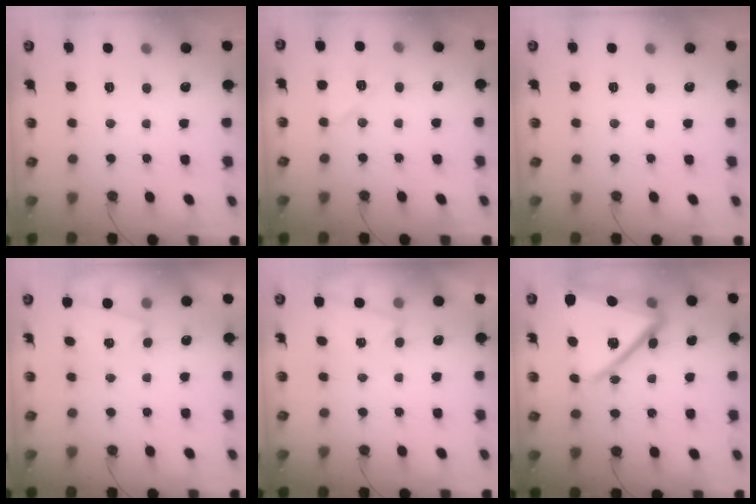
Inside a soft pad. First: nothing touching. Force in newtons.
{"total": 7.4, "press": 7.3, "slide": 1.2}
{"total": 0.0}
{"total": 2.1, "press": 1.7, "slide": 1.3}
{"total": 2.8, "press": 1.5, "slide": 2.3}
{"total": 22.8, "press": 22.7, "slide": 2.0}